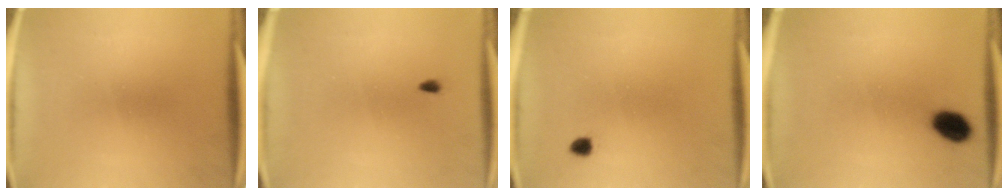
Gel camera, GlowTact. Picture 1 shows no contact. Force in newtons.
{"total": 0.6}
{"total": 1.3}
{"total": 6.2}